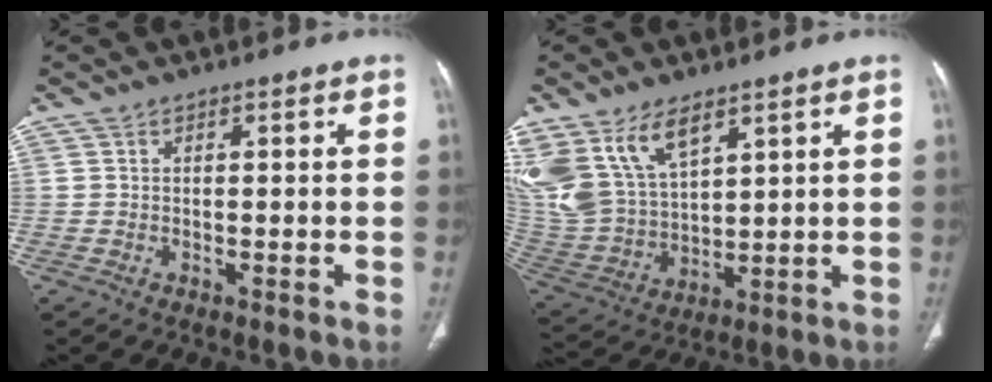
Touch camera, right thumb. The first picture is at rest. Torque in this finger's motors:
{"motor_torque": [-1.09, 2.05, 1.31, 1.45, 0.16]}